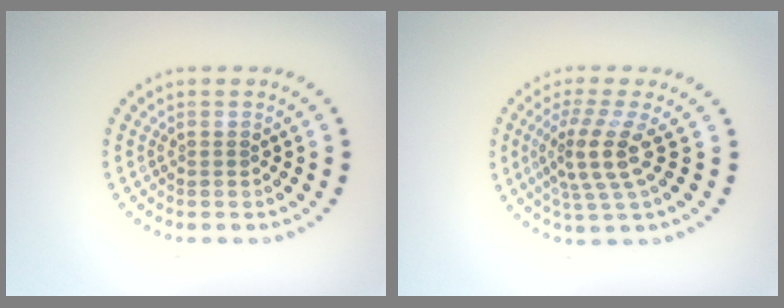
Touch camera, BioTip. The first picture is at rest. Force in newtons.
{"total": 3.9, "press": 3.0, "slide": 2.5}